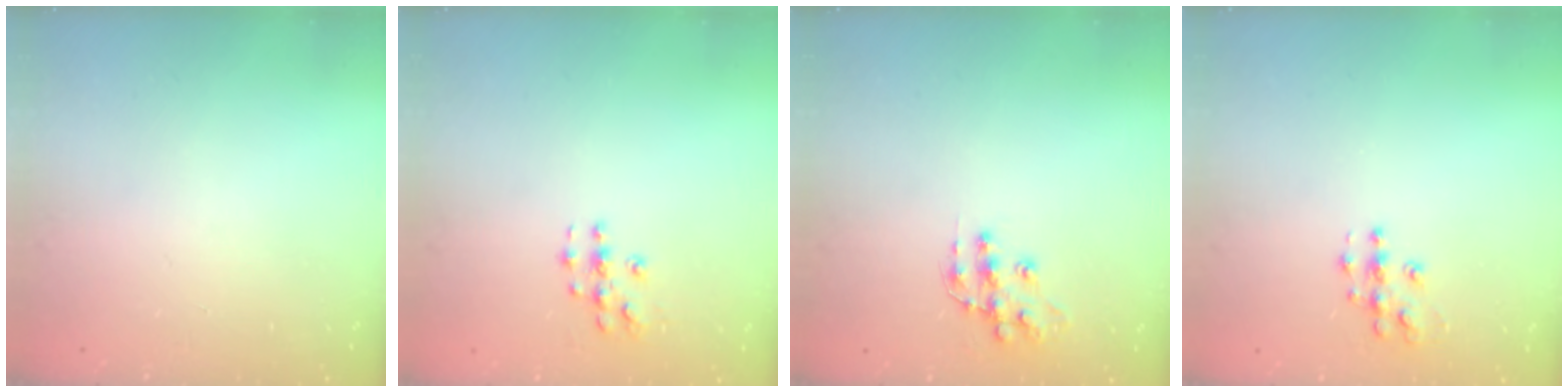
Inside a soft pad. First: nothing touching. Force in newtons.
{"total": 5.4, "press": 5.4, "slide": 0.5}
{"total": 11.6, "press": 11.5, "slide": 0.9}
{"total": 7.1, "press": 7.1, "slide": 0.3}